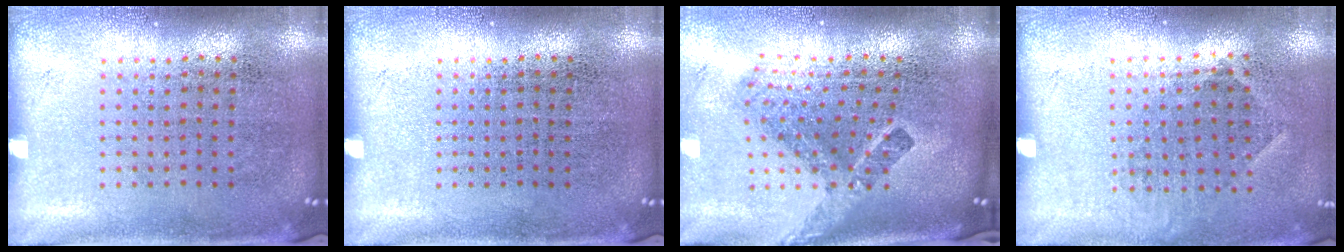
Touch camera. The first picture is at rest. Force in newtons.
{"total": 0.0}
{"total": 2.6, "press": 1.6, "slide": 2.1}
{"total": 0.9, "press": 0.8, "slide": 0.5}